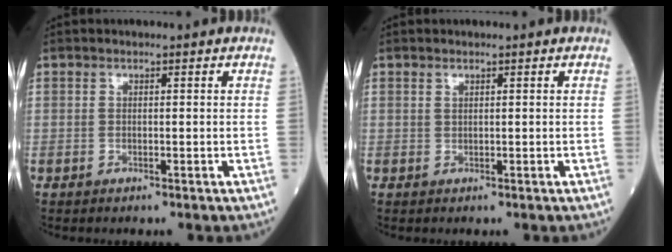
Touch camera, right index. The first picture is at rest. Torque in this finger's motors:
{"motor_torque": [-0.14, 0.11, -0.07, -0.01]}